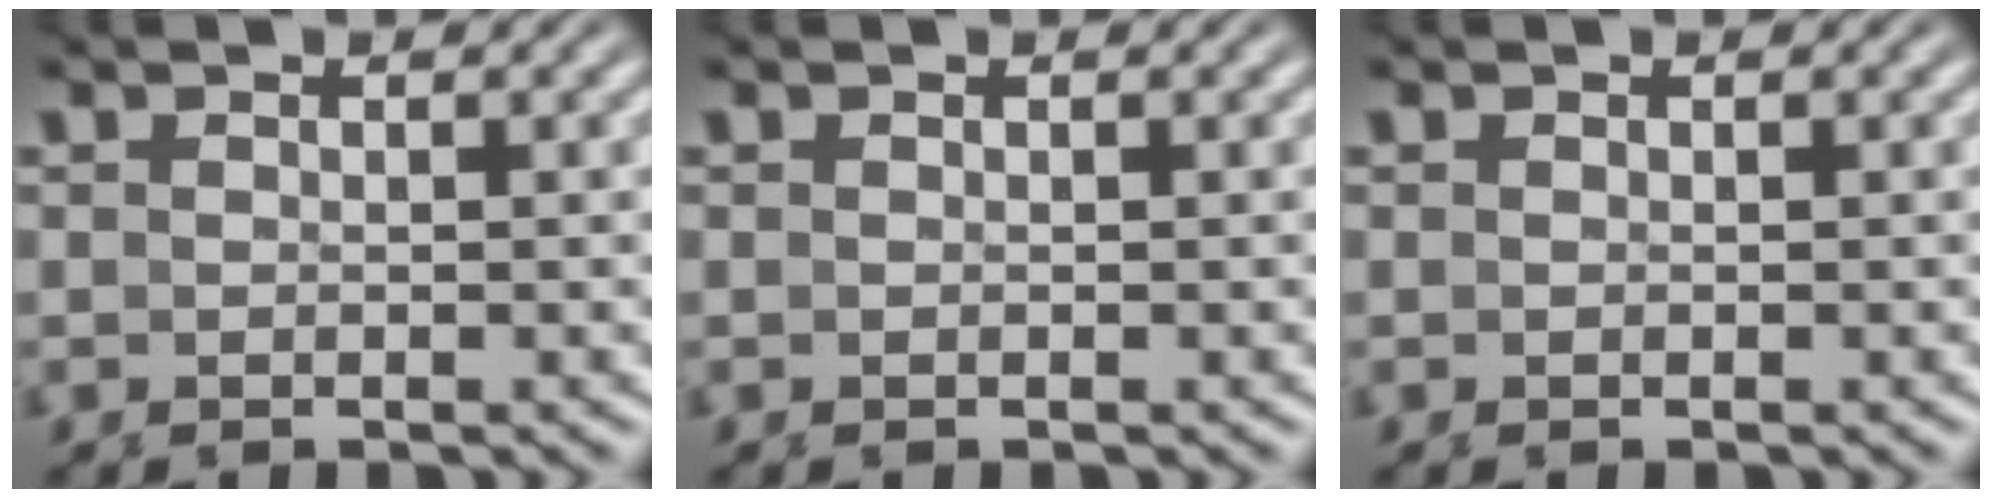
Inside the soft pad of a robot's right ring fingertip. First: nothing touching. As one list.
[{"total": 0.0}, {"total": 0.0}]